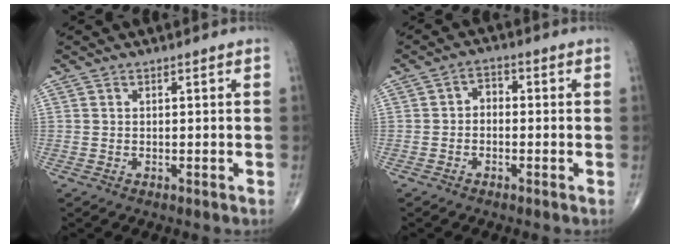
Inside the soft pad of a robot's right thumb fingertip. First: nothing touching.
{"total": 2.7, "force": [-0.5, 2.0, 1.8], "torque": [-0.014, 0.016, -0.019]}